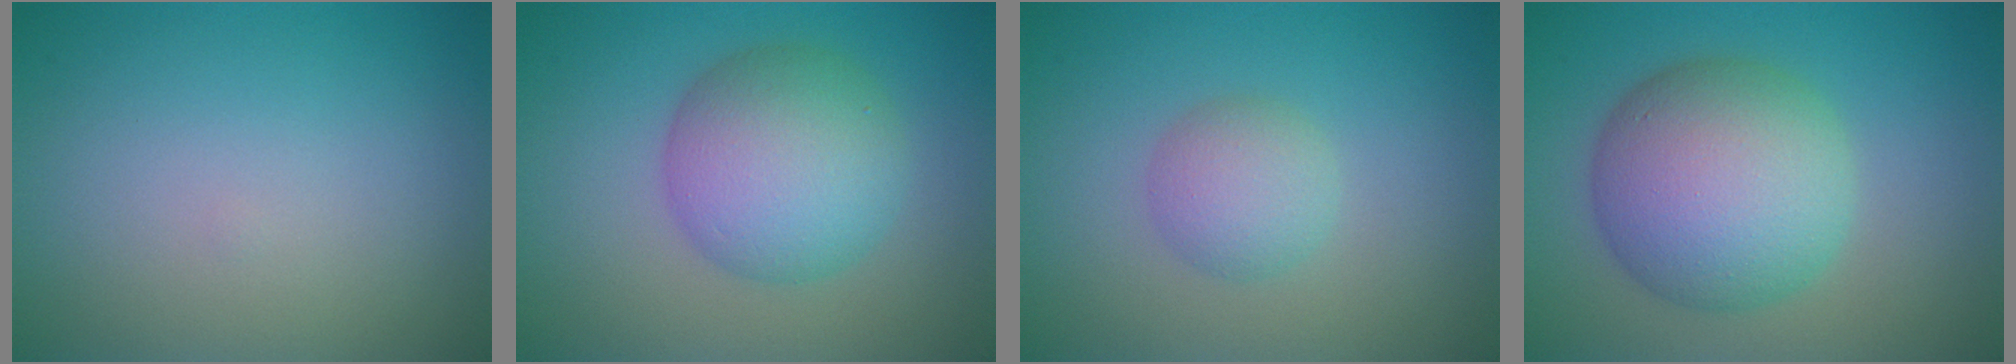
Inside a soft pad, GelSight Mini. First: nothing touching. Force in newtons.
{"total": 7.0, "press": 7.0, "slide": 0.1}
{"total": 2.7, "press": 2.7, "slide": 0.1}
{"total": 9.2, "press": 9.2, "slide": 0.2}